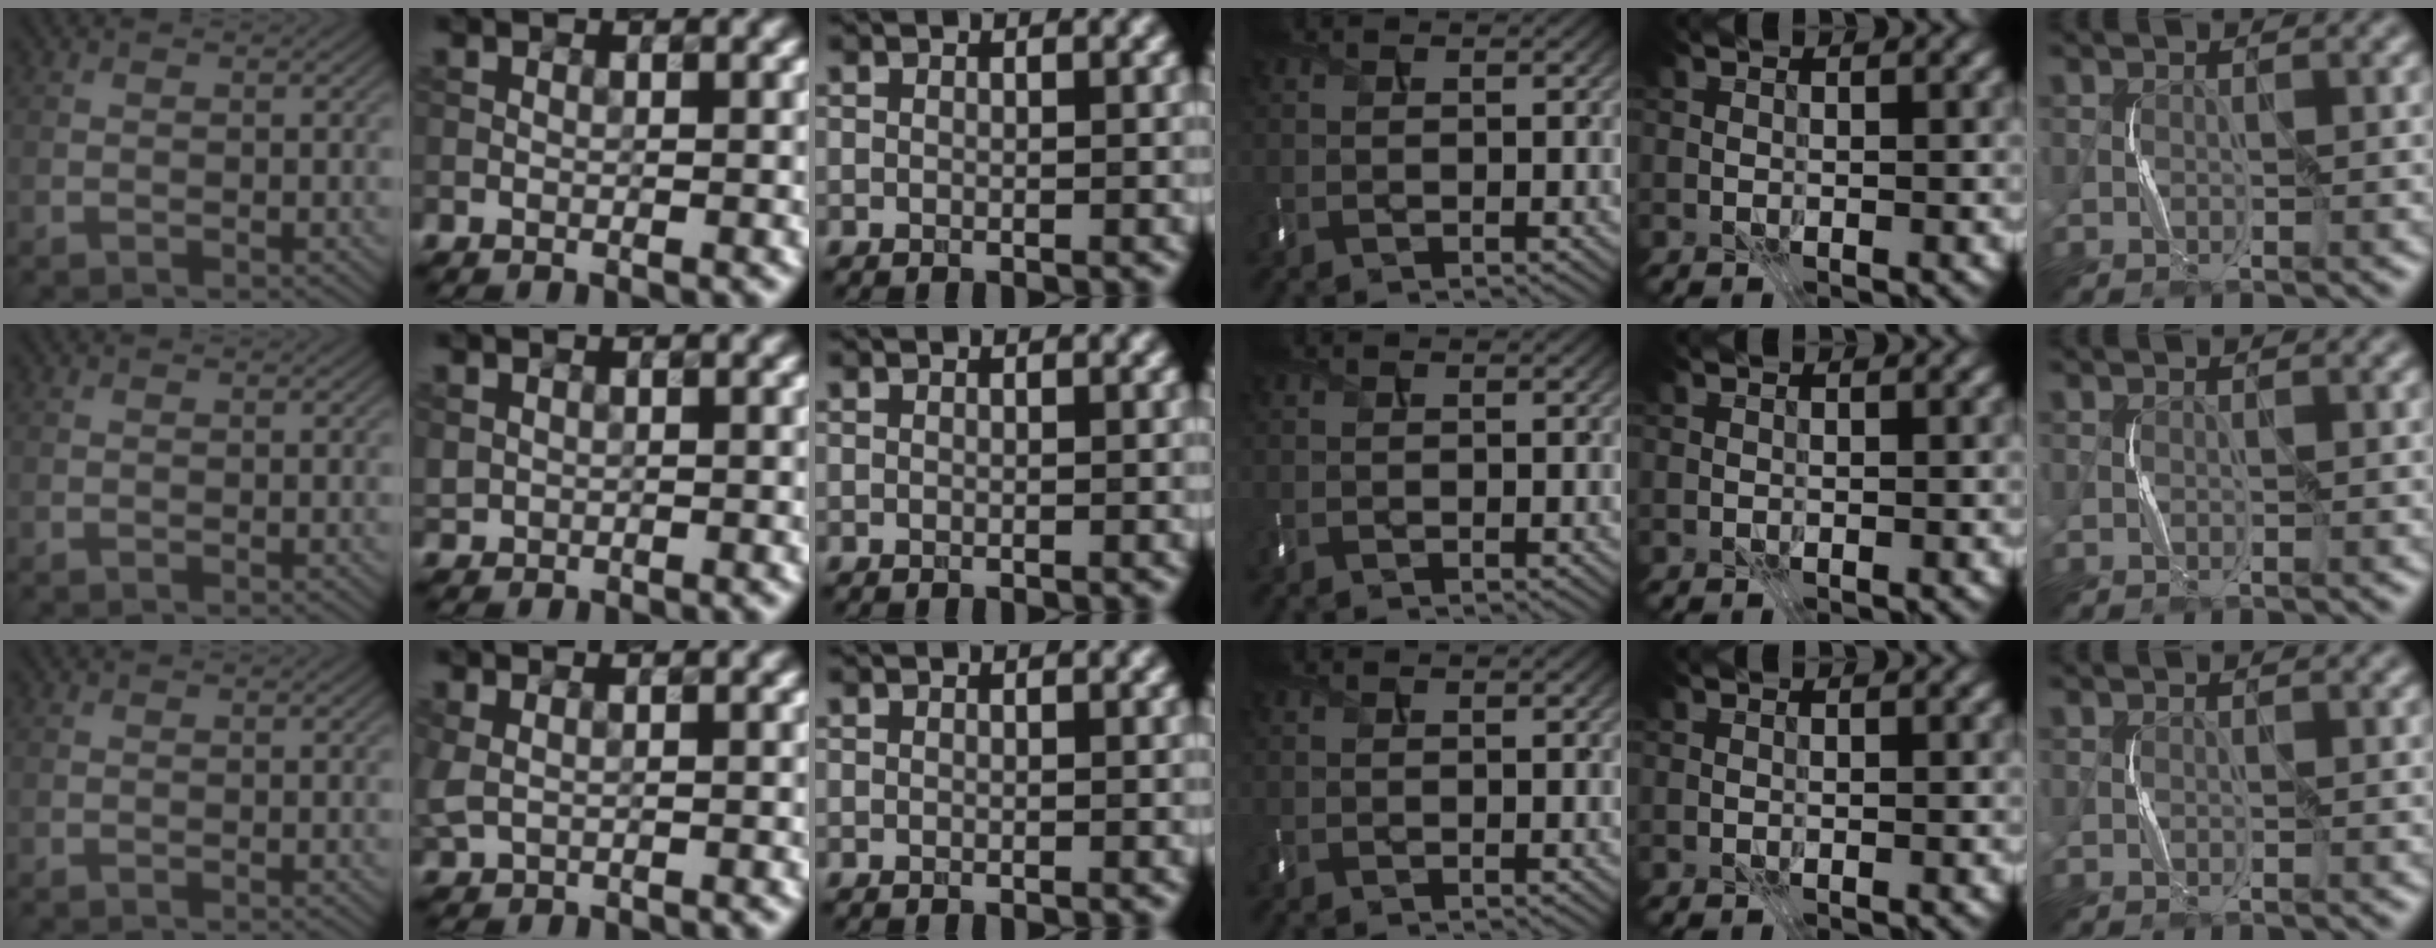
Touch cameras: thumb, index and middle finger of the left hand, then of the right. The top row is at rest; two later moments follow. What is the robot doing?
{"motion": "press", "object": "mouse"}